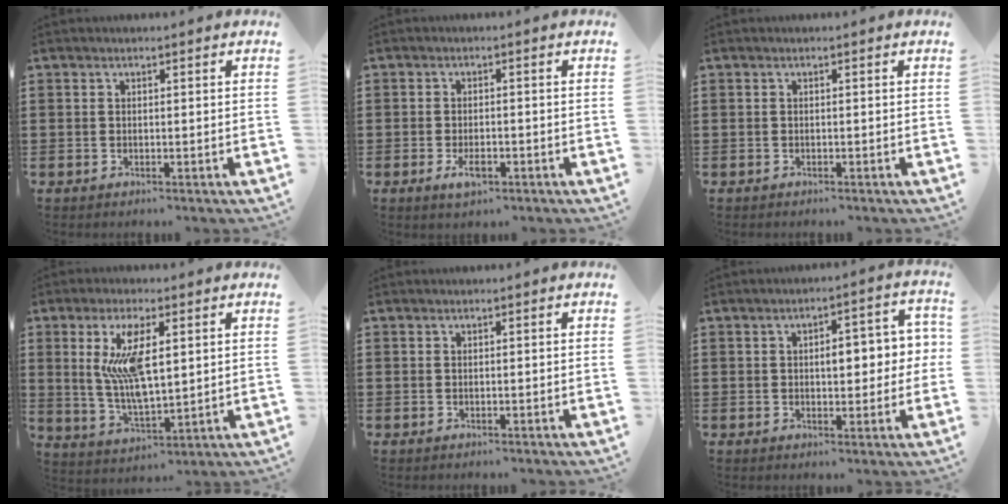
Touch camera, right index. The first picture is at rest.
{"total": 2.9, "force": [-1.2, 1.2, 2.3], "torque": [-0.048, -0.004, -0.024]}
{"total": 0.0}
{"total": 9.1, "force": [2.3, 3.1, 8.2], "torque": [-0.183, 0.000, 0.034]}
{"total": 0.0}
{"total": 6.0, "force": [0.3, 3.0, 5.1], "torque": [-0.068, -0.001, -0.006]}